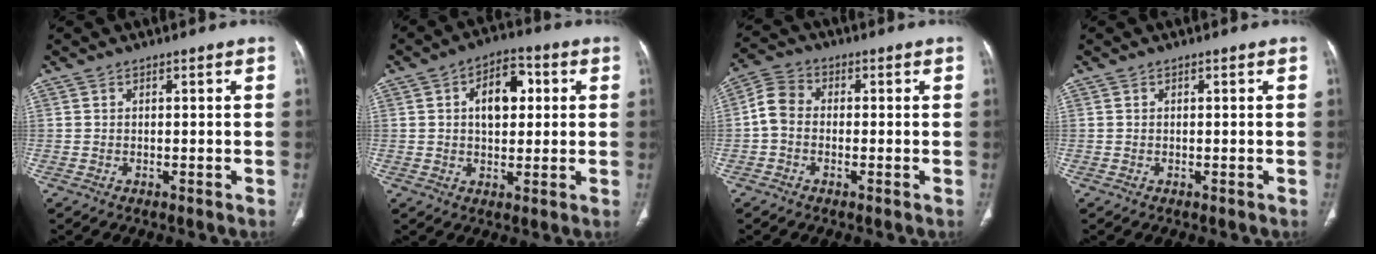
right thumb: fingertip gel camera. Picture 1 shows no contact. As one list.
[{"total": 9.3, "force": [1.8, 5.7, 7.0], "torque": [-0.080, 0.013, 0.024]}, {"total": 5.6, "force": [-0.7, 4.2, 3.6], "torque": [-0.062, 0.018, -0.028]}, {"total": 0.0}]